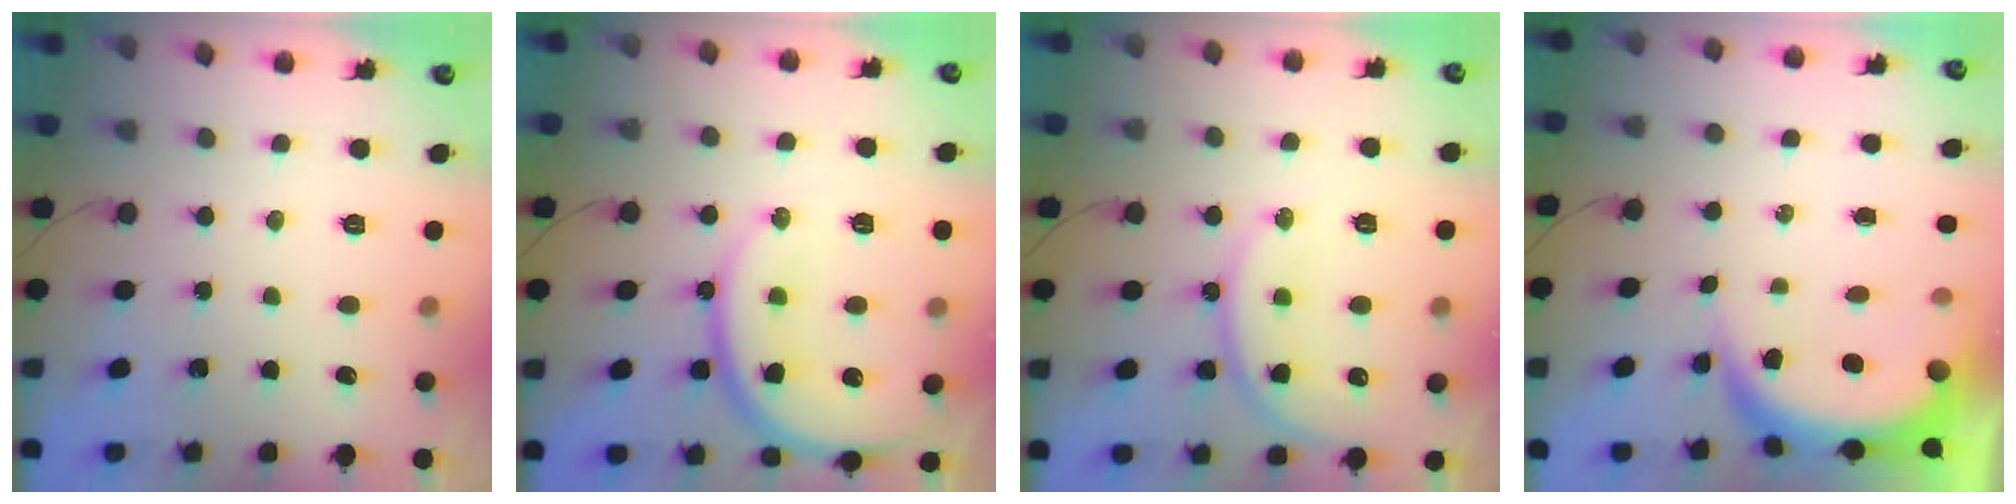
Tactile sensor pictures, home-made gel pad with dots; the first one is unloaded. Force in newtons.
{"total": 17.6, "press": 17.6, "slide": 1.8}
{"total": 15.0, "press": 14.9, "slide": 1.3}
{"total": 7.3, "press": 7.2, "slide": 1.0}